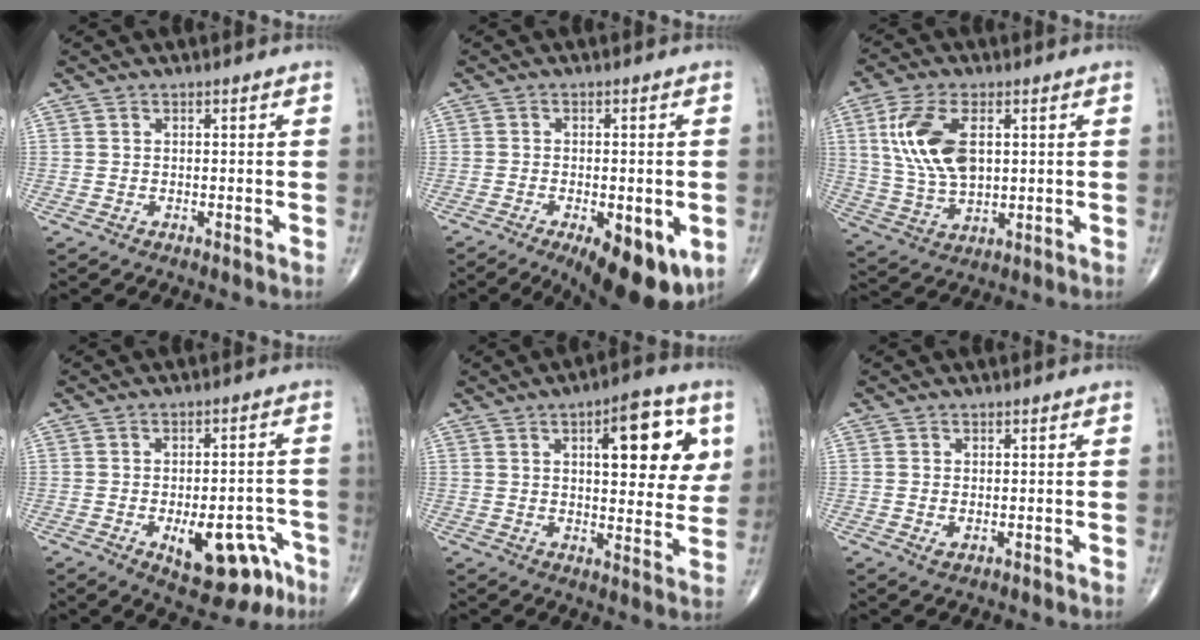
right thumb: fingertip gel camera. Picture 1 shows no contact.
{"total": 13.9, "force": [-5.8, 5.7, 11.3], "torque": [-0.137, -0.010, -0.072]}
{"total": 13.0, "force": [3.2, 7.0, 10.5], "torque": [-0.211, -0.007, 0.068]}
{"total": 13.1, "force": [-6.1, 6.2, 9.8], "torque": [-0.104, 0.034, -0.072]}
{"total": 16.0, "force": [5.4, 6.2, 13.6], "torque": [-0.143, -0.014, 0.071]}
{"total": 1.3, "force": [-0.2, 0.8, 1.0], "torque": [-0.017, -0.002, 0.001]}